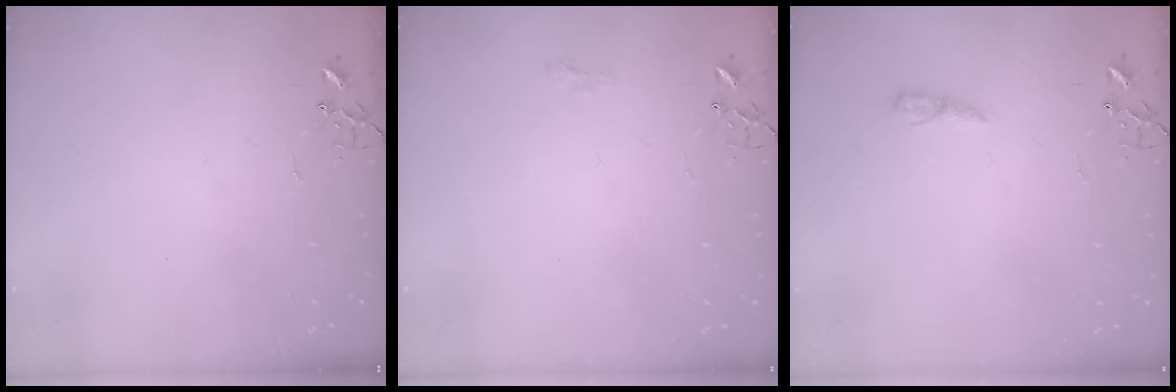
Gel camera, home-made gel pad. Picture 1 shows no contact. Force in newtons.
{"total": 6.3, "press": 6.3, "slide": 0.8}
{"total": 6.8, "press": 6.8, "slide": 0.5}